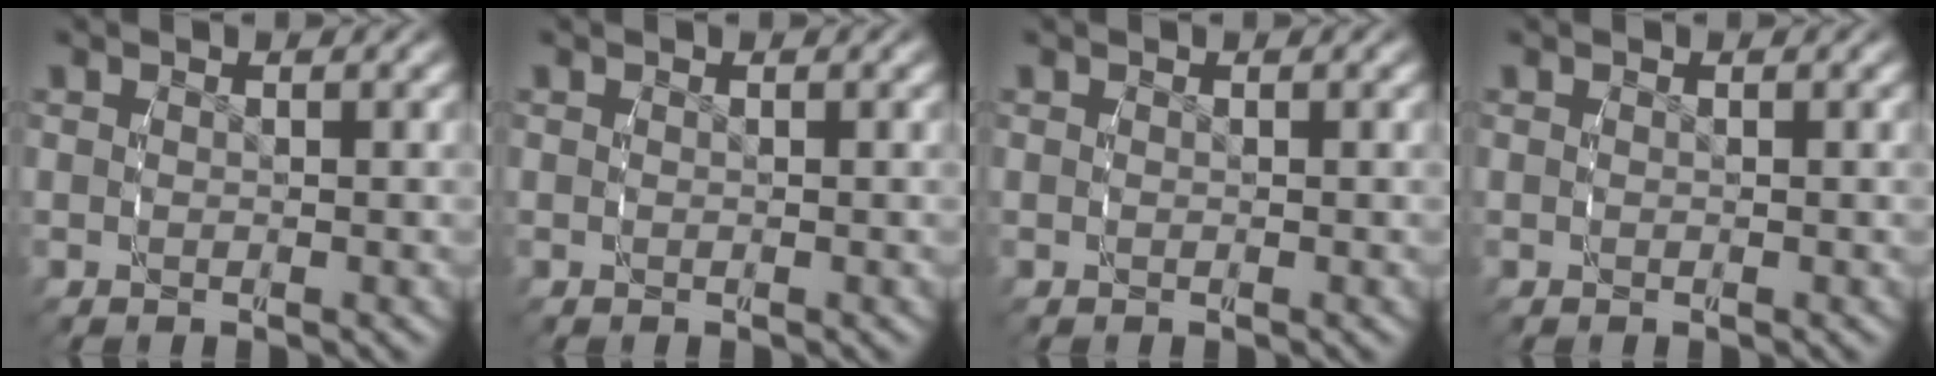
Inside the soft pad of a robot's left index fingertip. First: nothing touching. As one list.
[{"total": 0.0}, {"total": 0.0}, {"total": 0.0}]